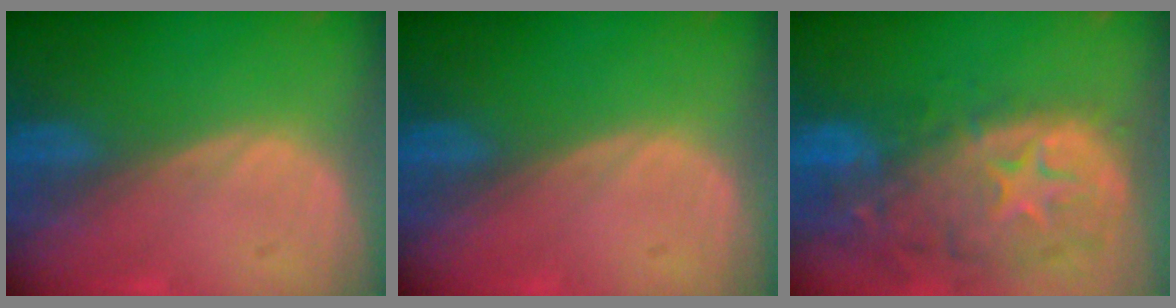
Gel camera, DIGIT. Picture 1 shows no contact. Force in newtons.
{"total": 0.0}
{"total": 13.9, "press": 11.2, "slide": 8.3}